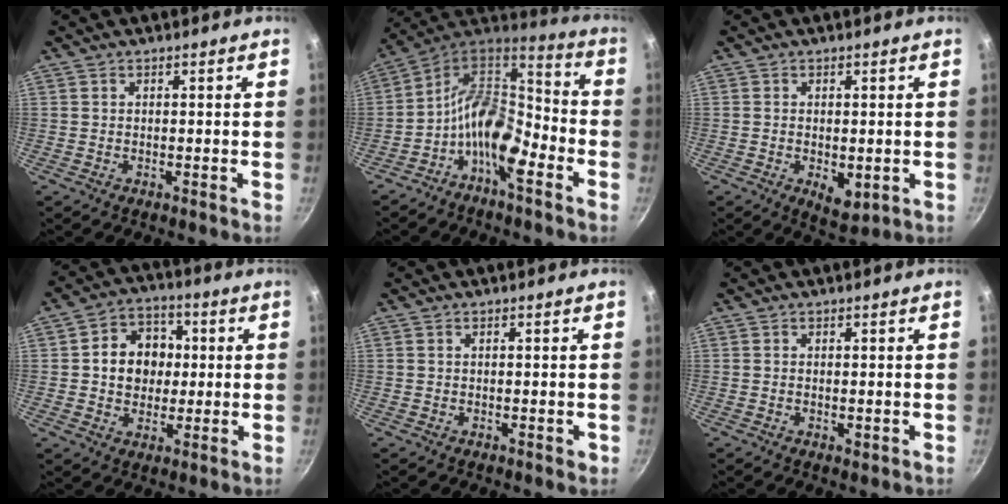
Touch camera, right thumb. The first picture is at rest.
{"total": 13.9, "force": [-5.9, 7.1, 10.5], "torque": [-0.161, 0.064, -0.126]}
{"total": 5.0, "force": [-1.0, 2.7, 4.1], "torque": [-0.054, -0.010, -0.007]}
{"total": 11.0, "force": [1.1, 9.2, 5.9], "torque": [-0.054, 0.012, 0.009]}
{"total": 1.1, "force": [-0.1, 0.6, 0.9], "torque": [-0.008, 0.002, -0.001]}
{"total": 0.8, "force": [-0.1, 0.4, 0.7], "torque": [-0.011, -0.002, -0.002]}